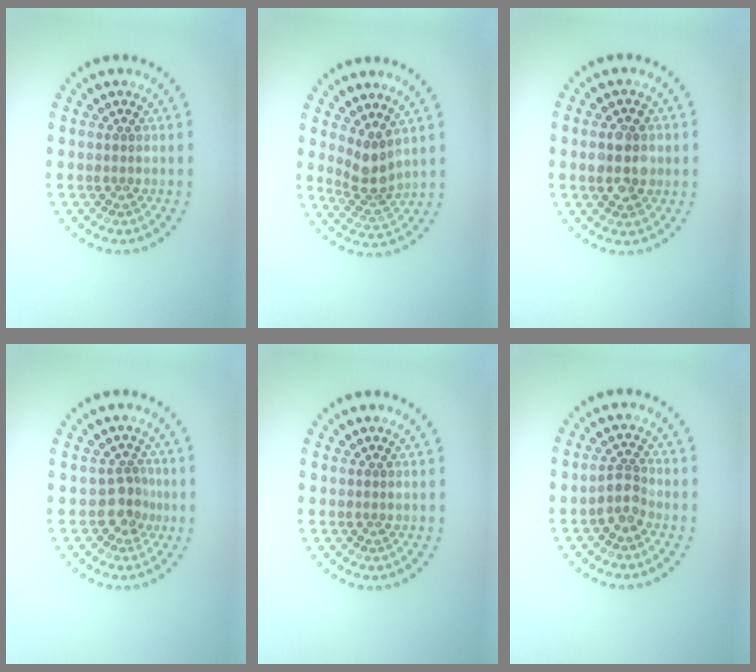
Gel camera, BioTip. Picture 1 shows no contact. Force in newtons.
{"total": 2.9, "press": 2.2, "slide": 1.8}
{"total": 4.0, "press": 4.0, "slide": 0.3}
{"total": 2.2, "press": 1.7, "slide": 1.4}
{"total": 0.0}
{"total": 2.0, "press": 1.6, "slide": 1.2}